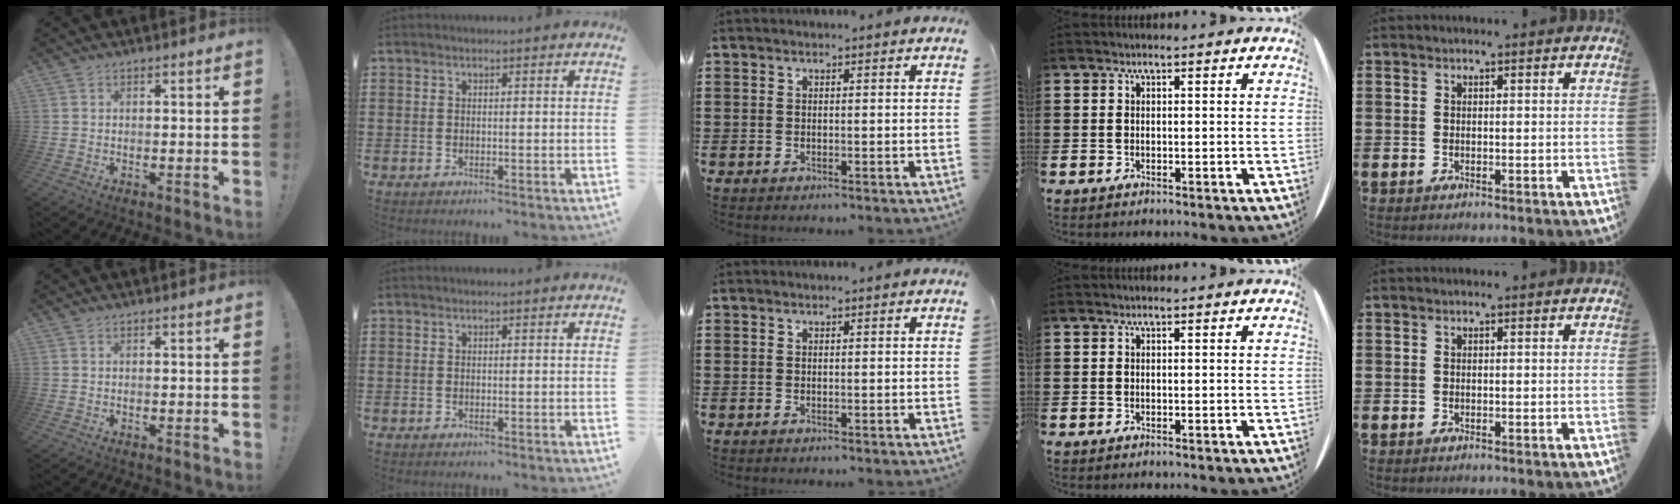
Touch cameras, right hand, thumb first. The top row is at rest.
{}